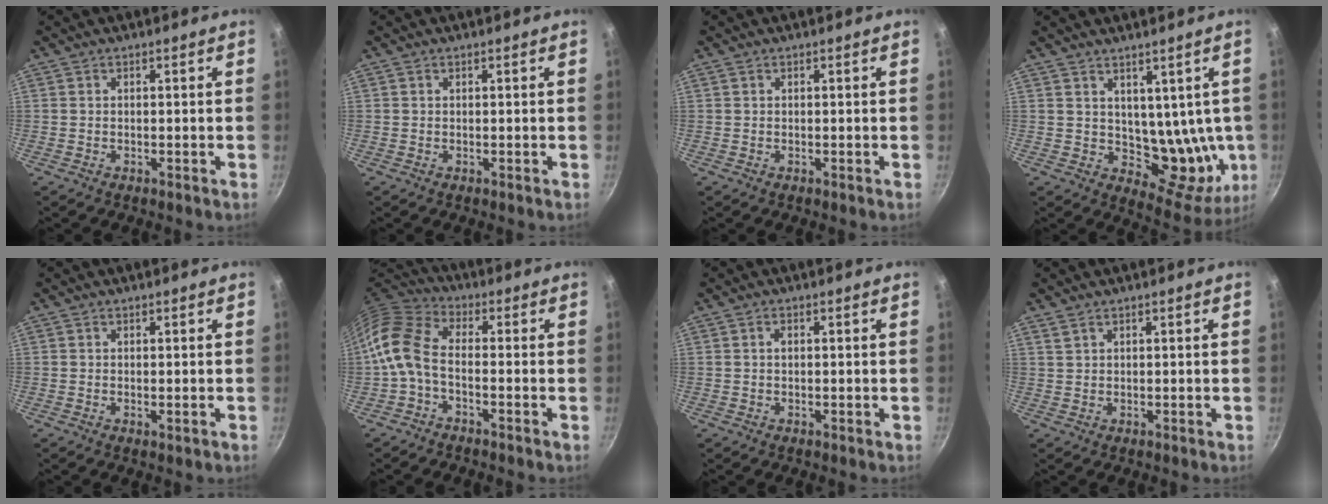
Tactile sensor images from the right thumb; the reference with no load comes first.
{"total": 0.0}
{"total": 0.0}
{"total": 11.8, "force": [2.5, 7.4, 8.8], "torque": [-0.075, -0.043, 0.051]}
{"total": 0.6, "force": [0.1, 0.2, 0.6], "torque": [-0.010, -0.001, 0.000]}
{"total": 9.3, "force": [-2.7, 5.3, 7.2], "torque": [-0.155, 0.040, -0.067]}
{"total": 0.9, "force": [0.3, 0.5, 0.7], "torque": [-0.010, 0.001, 0.003]}
{"total": 1.4, "force": [1.0, 0.7, 0.6], "torque": [-0.008, -0.001, 0.021]}